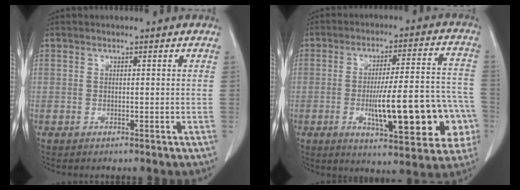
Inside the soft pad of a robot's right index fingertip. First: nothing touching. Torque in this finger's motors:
{"motor_torque": [1.98, -0.16, 0.40, 0.19]}